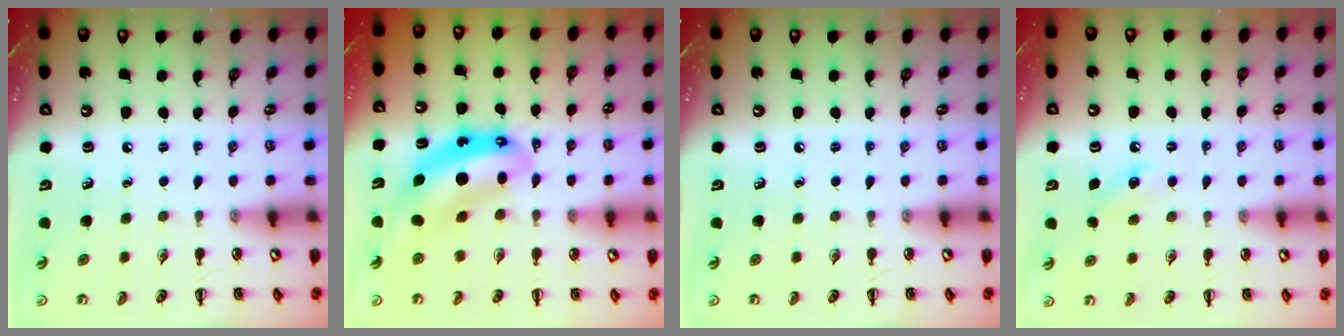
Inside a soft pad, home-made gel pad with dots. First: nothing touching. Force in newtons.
{"total": 9.1, "press": 8.8, "slide": 2.2}
{"total": 0.0}
{"total": 4.6, "press": 4.4, "slide": 1.3}